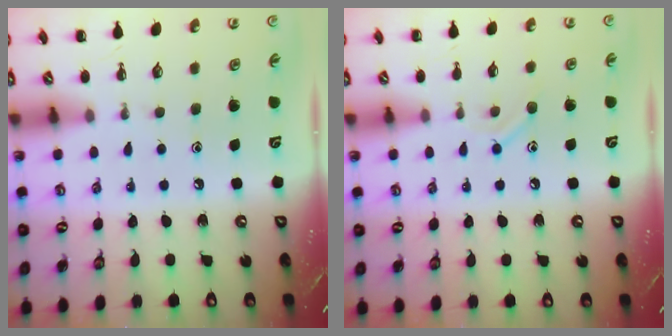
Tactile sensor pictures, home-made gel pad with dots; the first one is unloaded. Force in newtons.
{"total": 7.5, "press": 7.4, "slide": 1.4}